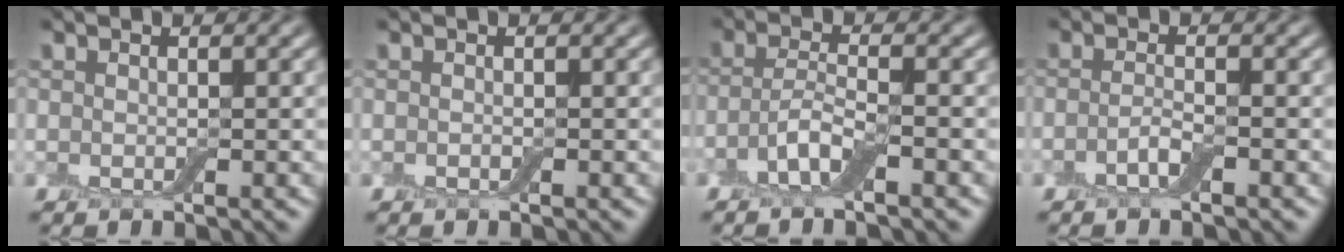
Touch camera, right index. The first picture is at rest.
{"total": 0.0}
{"total": 3.0, "force": [-1.6, 0.7, 2.5], "torque": [-0.053, 0.003, -0.040]}
{"total": 1.6, "force": [-0.9, 0.3, 1.3], "torque": [-0.026, 0.003, -0.021]}